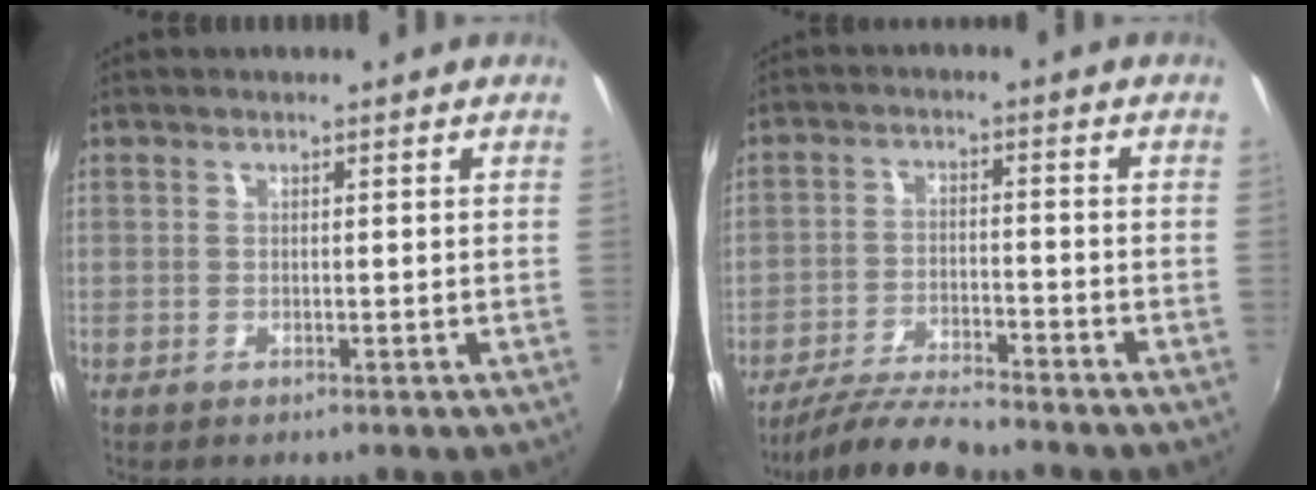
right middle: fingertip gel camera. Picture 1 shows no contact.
{"total": 9.0, "force": [-8.3, 0.3, 3.4], "torque": [-0.085, -0.010, -0.152]}